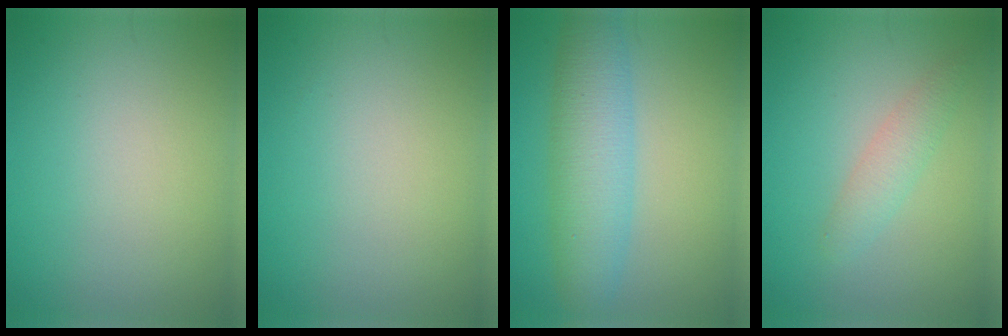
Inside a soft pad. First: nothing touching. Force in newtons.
{"total": 0.0}
{"total": 5.9, "press": 5.9, "slide": 0.1}
{"total": 2.0, "press": 2.0, "slide": 0.1}